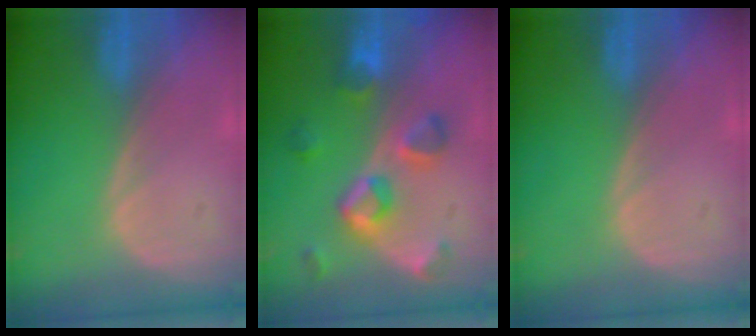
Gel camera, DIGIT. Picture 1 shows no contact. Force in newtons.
{"total": 7.3, "press": 7.1, "slide": 1.7}
{"total": 0.0}